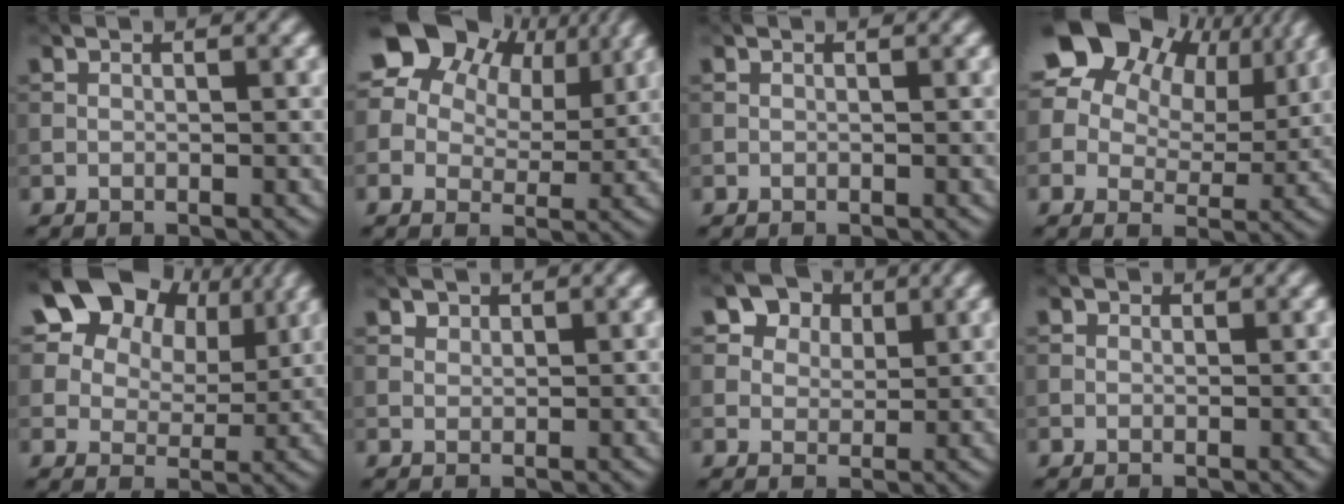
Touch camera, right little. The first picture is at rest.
{"total": 14.8, "force": [7.4, 9.9, 8.2], "torque": [-0.151, 0.038, 0.118]}
{"total": 0.0}
{"total": 18.0, "force": [9.2, 11.8, 10.1], "torque": [-0.217, 0.054, 0.156]}
{"total": 17.6, "force": [9.9, 11.4, 8.9], "torque": [-0.207, 0.046, 0.197]}
{"total": 1.2, "force": [0.9, 0.7, 0.3], "torque": [-0.005, -0.005, 0.017]}
{"total": 7.6, "force": [4.5, 5.3, 3.2], "torque": [-0.070, 0.006, 0.069]}
{"total": 0.6, "force": [0.2, 0.5, 0.2], "torque": [-0.001, -0.004, -0.001]}